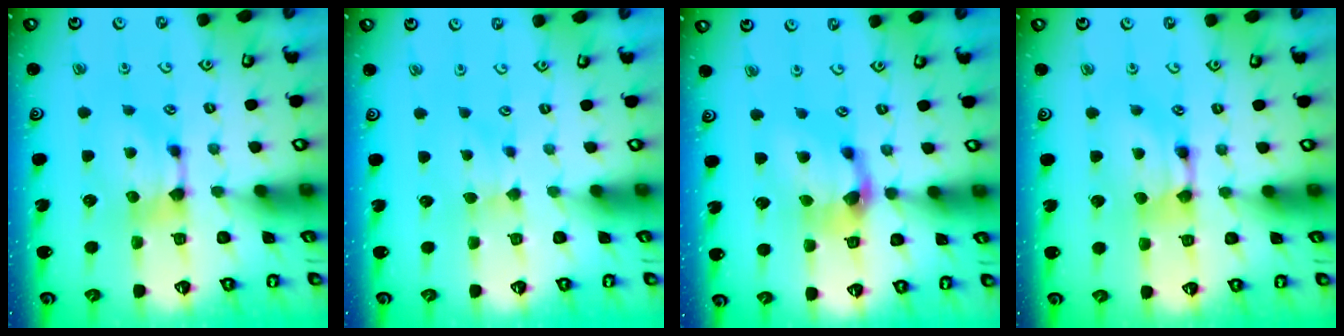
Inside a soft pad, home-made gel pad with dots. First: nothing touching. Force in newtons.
{"total": 2.3, "press": 2.2, "slide": 0.6}
{"total": 4.3, "press": 3.9, "slide": 1.8}
{"total": 2.0, "press": 2.0, "slide": 0.1}